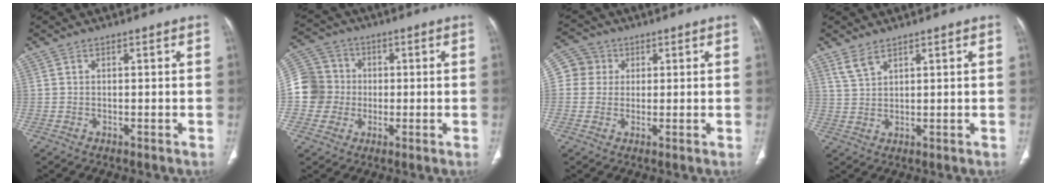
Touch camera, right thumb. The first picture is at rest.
{"total": 10.3, "force": [-0.9, 10.0, 2.3], "torque": [-0.023, 0.024, -0.022]}
{"total": 5.4, "force": [1.0, 5.2, 0.8], "torque": [0.008, 0.007, 0.014]}
{"total": 3.3, "force": [2.5, 1.1, 1.8], "torque": [-0.037, -0.007, 0.061]}